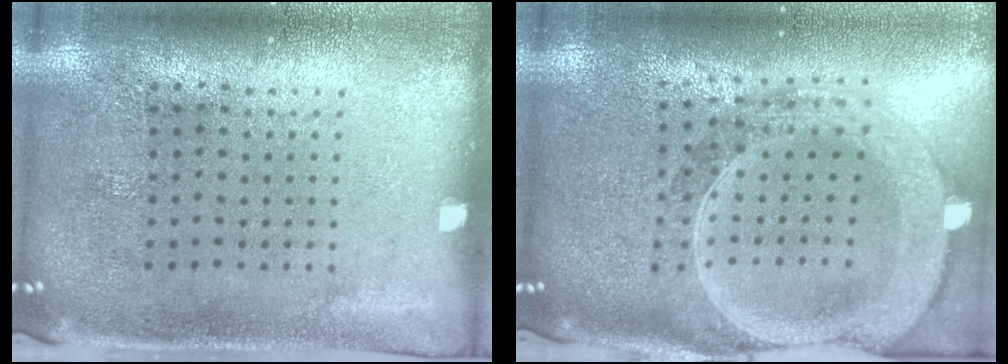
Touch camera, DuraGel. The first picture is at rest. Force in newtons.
{"total": 2.9, "press": 2.5, "slide": 1.5}